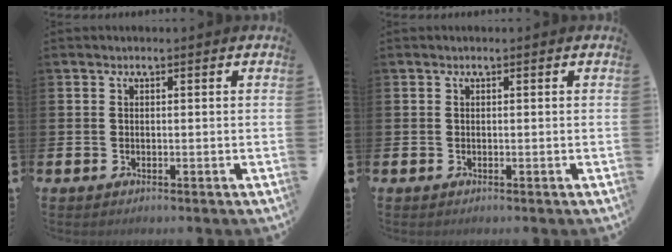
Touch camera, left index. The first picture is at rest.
{"total": 0.0}